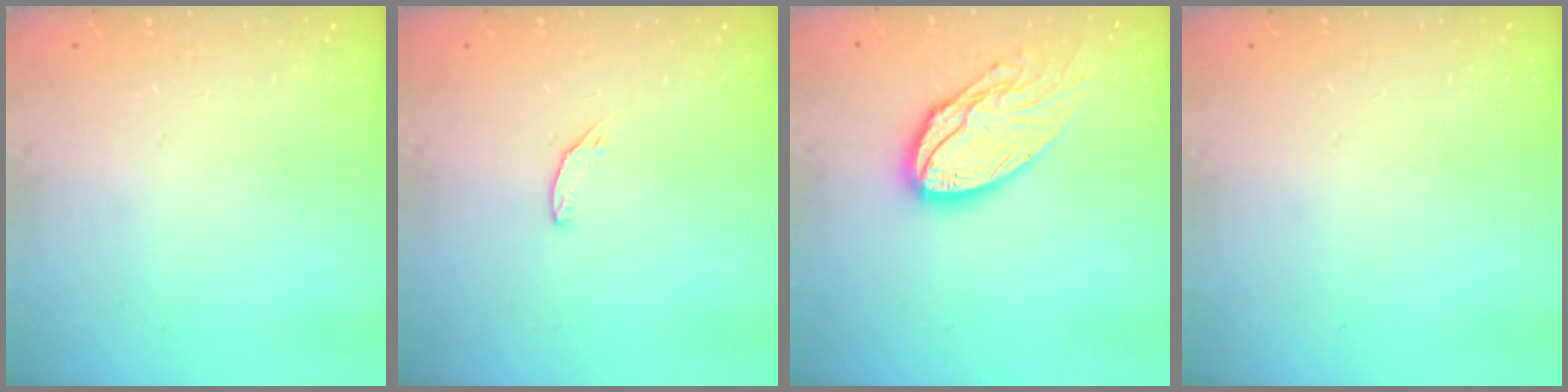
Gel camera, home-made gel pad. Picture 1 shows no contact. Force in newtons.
{"total": 3.7, "press": 3.6, "slide": 0.3}
{"total": 16.0, "press": 16.0, "slide": 1.6}
{"total": 0.0}